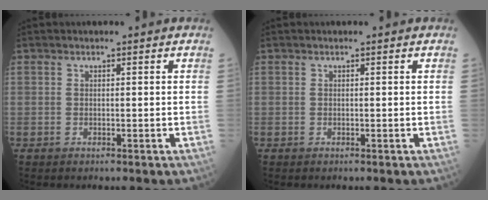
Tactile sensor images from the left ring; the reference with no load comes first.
{"total": 0.0}